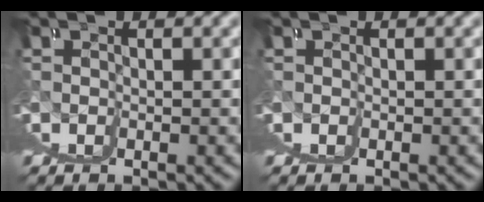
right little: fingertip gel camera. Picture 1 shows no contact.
{"total": 0.0}